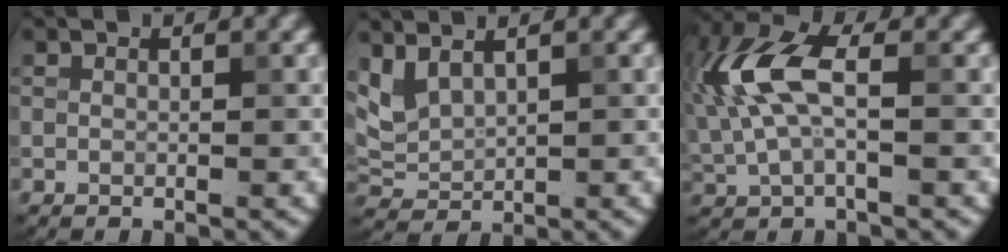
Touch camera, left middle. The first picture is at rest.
{"total": 2.8, "force": [1.9, 1.3, 1.6], "torque": [-0.045, 0.001, 0.046]}
{"total": 7.0, "force": [1.1, 3.3, 6.0], "torque": [-0.144, 0.013, 0.012]}